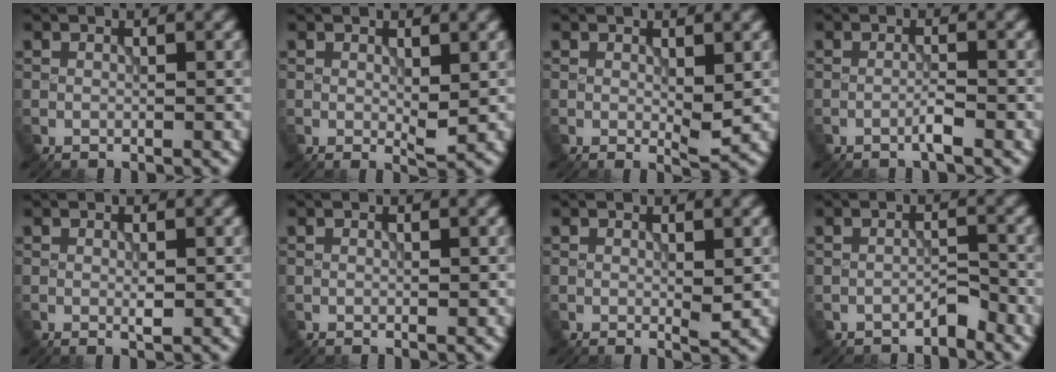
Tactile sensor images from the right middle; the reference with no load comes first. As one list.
[{"total": 1.6, "force": [0.3, 0.5, 1.4], "torque": [-0.022, -0.006, 0.006]}, {"total": 1.8, "force": [0.3, 0.6, 1.7], "torque": [-0.025, -0.007, 0.005]}, {"total": 1.2, "force": [-0.7, -0.1, 1.0], "torque": [-0.016, 0.006, -0.018]}, {"total": 0.9, "force": [0.0, 0.2, 0.8], "torque": [-0.015, -0.004, -0.001]}, {"total": 0.0}, {"total": 1.1, "force": [0.2, 0.3, 1.1], "torque": [-0.013, -0.004, 0.002]}, {"total": 1.4, "force": [-1.3, 0.3, 0.6], "torque": [-0.008, 0.006, -0.022]}]